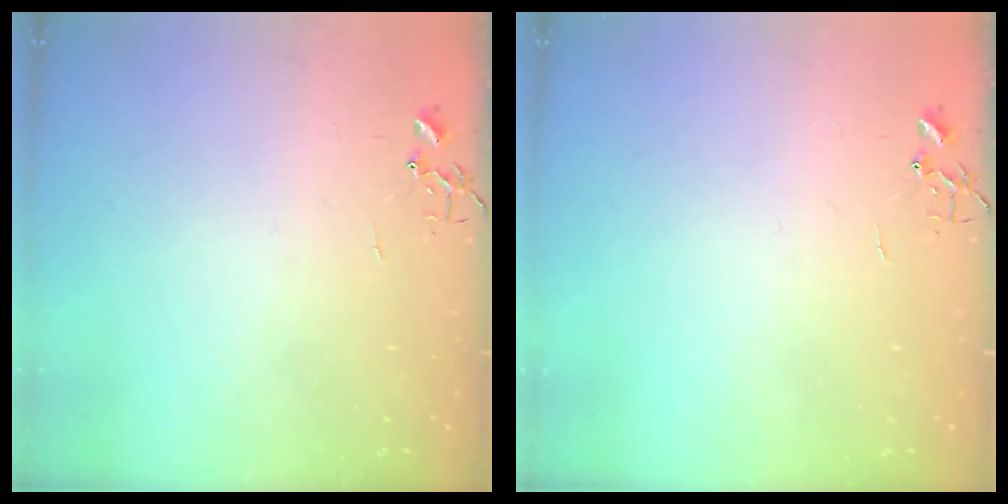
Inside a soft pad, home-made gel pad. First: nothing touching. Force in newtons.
{"total": 0.0}